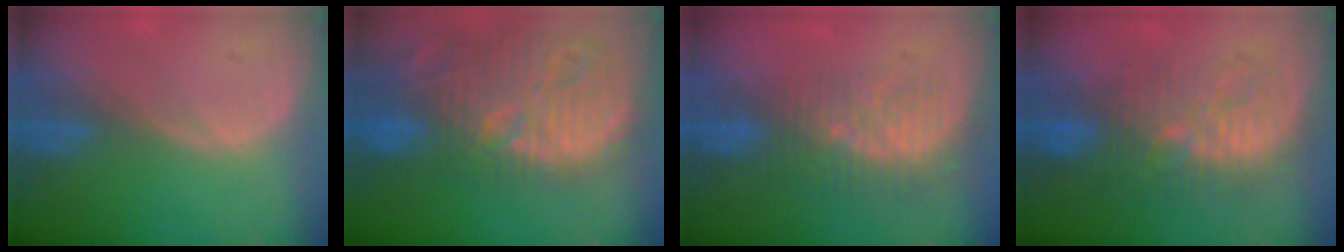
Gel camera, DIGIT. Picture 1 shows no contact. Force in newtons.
{"total": 15.2, "press": 13.3, "slide": 7.4}
{"total": 8.6, "press": 7.5, "slide": 4.3}
{"total": 9.2, "press": 9.0, "slide": 2.1}